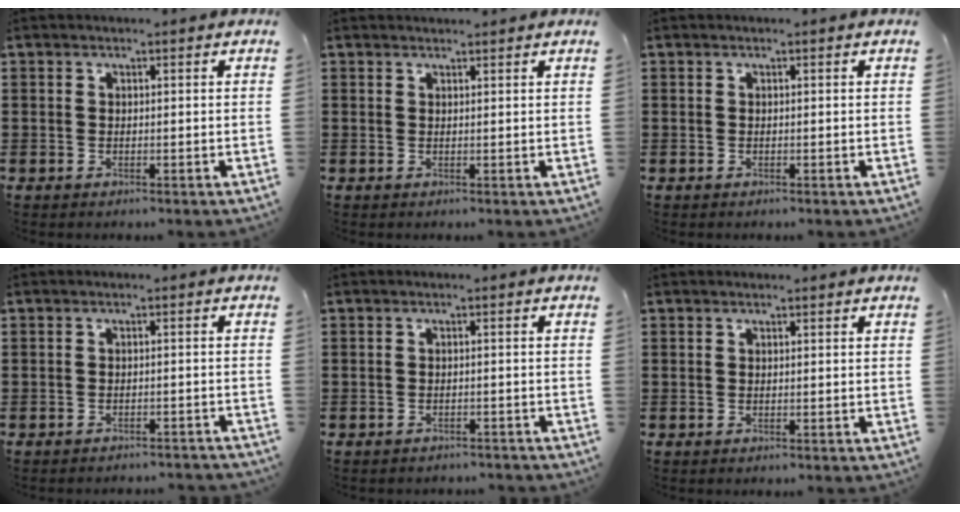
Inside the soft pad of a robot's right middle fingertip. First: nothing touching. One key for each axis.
{"total": 0.9, "fx": 0.9, "fy": -0.1, "fz": 0.0, "tx": -0.001, "ty": -0.001, "tz": 0.017}
{"total": 0.0}
{"total": 1.5, "fx": -1.5, "fy": 0.0, "fz": 0.0, "tx": -0.004, "ty": 0.003, "tz": -0.032}
{"total": 1.2, "fx": -1.1, "fy": 0.1, "fz": 0.0, "tx": -0.003, "ty": 0.002, "tz": -0.025}
{"total": 0.0}